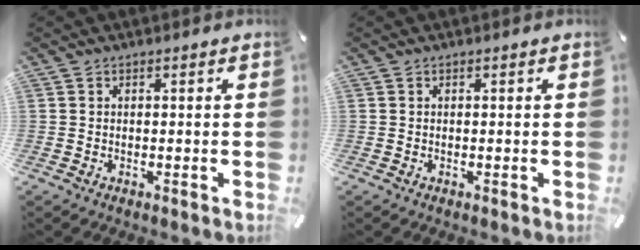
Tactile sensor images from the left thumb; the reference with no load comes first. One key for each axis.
{"total": 0.0}